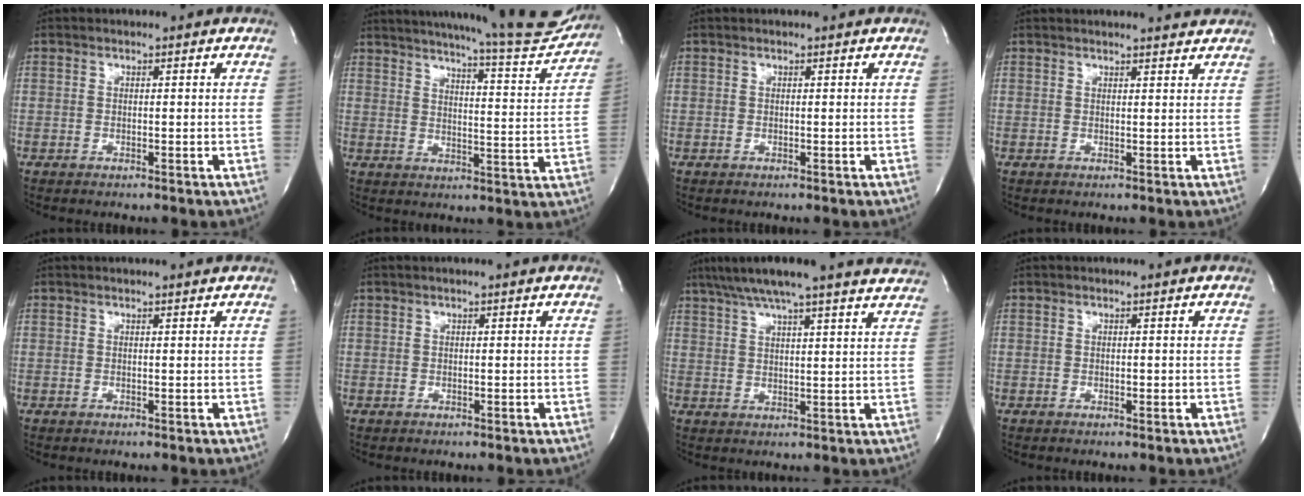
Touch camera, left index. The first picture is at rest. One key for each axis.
{"total": 20.8, "fx": 19.1, "fy": 1.1, "fz": 8.2, "tx": -0.123, "ty": -0.056, "tz": 0.237}
{"total": 0.0}
{"total": 4.7, "fx": 4.6, "fy": 0.1, "fz": 0.9, "tx": -0.018, "ty": 0.007, "tz": 0.046}
{"total": 1.5, "fx": 1.5, "fy": -0.1, "fz": 0.3, "tx": -0.010, "ty": 0.002, "tz": 0.017}
{"total": 0.8, "fx": 0.6, "fy": -0.2, "fz": 0.4, "tx": -0.011, "ty": 0.006, "tz": 0.015}
{"total": 20.1, "fx": 17.8, "fy": 0.7, "fz": 9.3, "tx": -0.156, "ty": 0.013, "tz": 0.227}
{"total": 0.0}